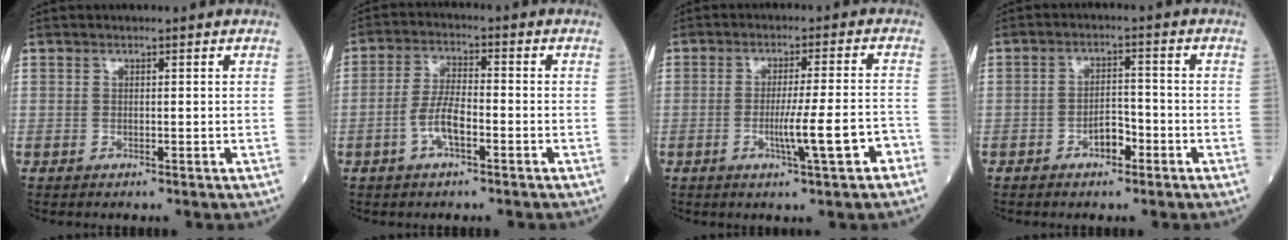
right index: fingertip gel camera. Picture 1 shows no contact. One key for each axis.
{"total": 5.4, "fx": -2.2, "fy": 1.6, "fz": 4.7, "tx": -0.097, "ty": 0.007, "tz": -0.044}
{"total": 7.7, "fx": -3.3, "fy": -0.1, "fz": 6.9, "tx": -0.109, "ty": -0.004, "tz": -0.049}
{"total": 3.4, "fx": -1.9, "fy": 1.6, "fz": 2.3, "tx": -0.035, "ty": 0.008, "tz": -0.035}